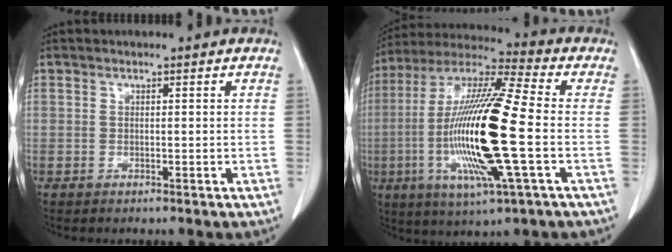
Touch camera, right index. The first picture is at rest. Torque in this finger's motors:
{"motor_torque": [2.14, 0.00, 1.05, 0.21]}